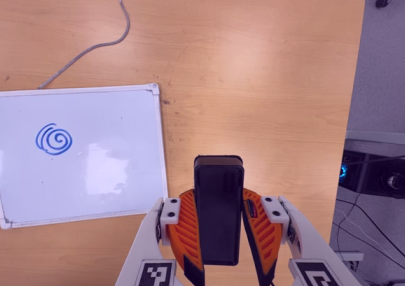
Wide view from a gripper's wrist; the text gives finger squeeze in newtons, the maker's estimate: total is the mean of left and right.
{"total": 10.9, "left": 8.5, "right": 13.4}